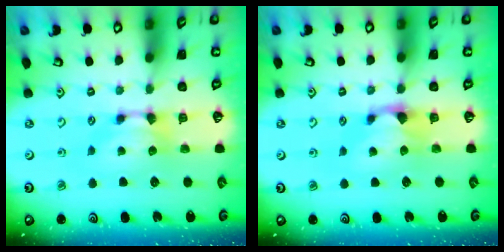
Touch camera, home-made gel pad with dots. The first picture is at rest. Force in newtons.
{"total": 1.0, "press": 0.3, "slide": 0.9}